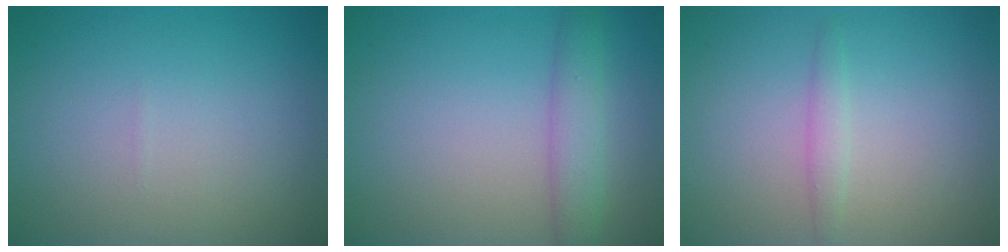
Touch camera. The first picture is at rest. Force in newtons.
{"total": 3.0, "press": 3.0, "slide": 0.2}
{"total": 1.2, "press": 1.2, "slide": 0.1}